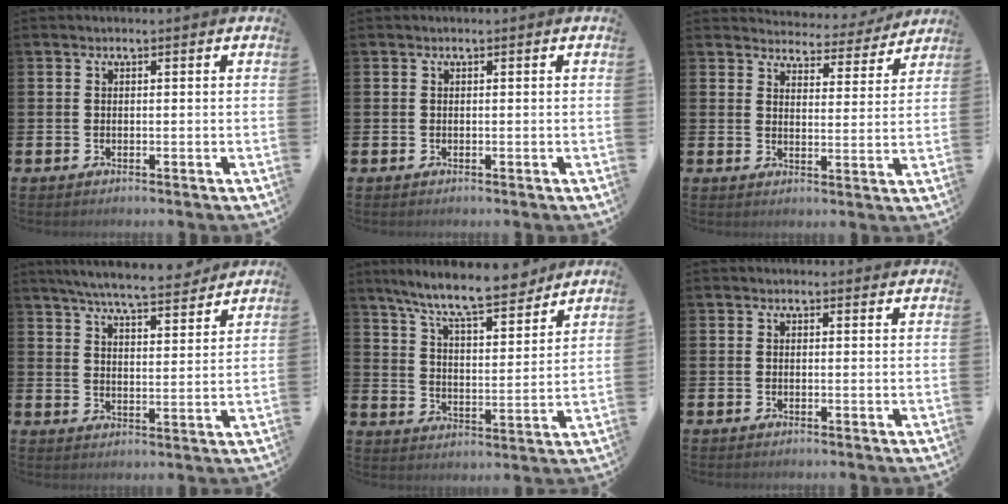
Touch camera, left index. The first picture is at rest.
{"total": 0.0}
{"total": 4.4, "force": [4.3, 1.0, 0.1], "torque": [-0.009, -0.038, 0.071]}
{"total": 6.8, "force": [6.4, 0.5, 2.0], "torque": [-0.047, -0.041, 0.111]}
{"total": 10.4, "force": [9.3, 1.4, 4.4], "torque": [-0.113, -0.051, 0.164]}
{"total": 0.0}